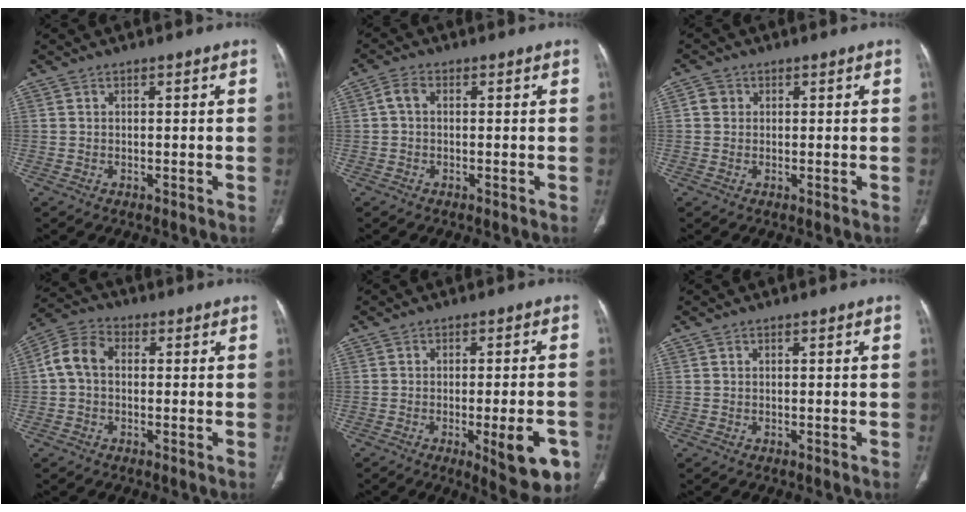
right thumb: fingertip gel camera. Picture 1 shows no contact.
{"total": 2.4, "force": [0.1, 1.5, 1.9], "torque": [-0.037, 0.007, -0.005]}
{"total": 2.3, "force": [0.5, 2.1, 0.8], "torque": [-0.004, 0.002, 0.006]}
{"total": 6.9, "force": [0.3, 5.1, 4.7], "torque": [-0.089, 0.025, -0.004]}
{"total": 11.0, "force": [-4.3, 3.0, 9.6], "torque": [-0.109, 0.004, -0.050]}
{"total": 0.0}